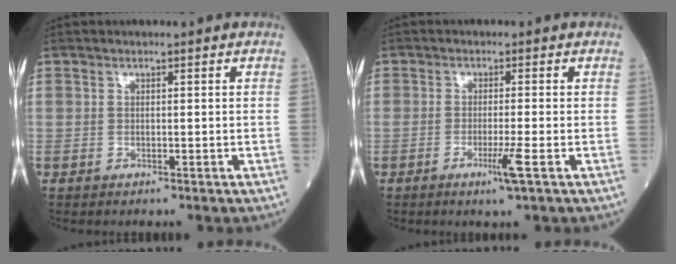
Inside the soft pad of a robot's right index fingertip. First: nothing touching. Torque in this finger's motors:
{"motor_torque": [0.83, -0.27, 0.37, 0.12]}